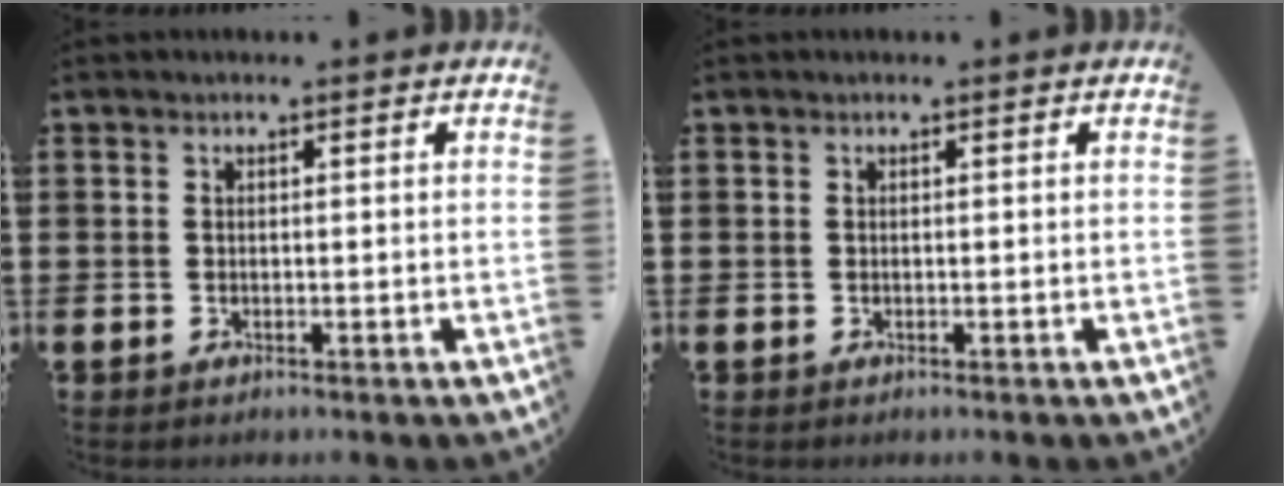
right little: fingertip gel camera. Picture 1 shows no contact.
{"total": 0.0}